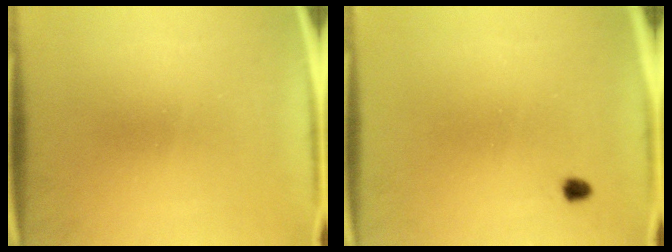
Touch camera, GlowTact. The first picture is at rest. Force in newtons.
{"total": 1.0}